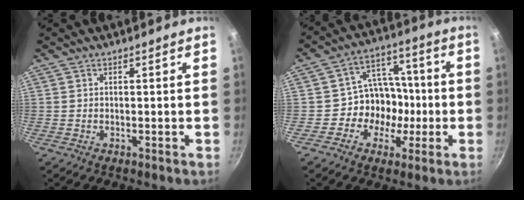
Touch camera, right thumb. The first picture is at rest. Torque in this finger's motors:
{"motor_torque": [-0.27, 0.42, 0.00, 0.08, -0.02]}